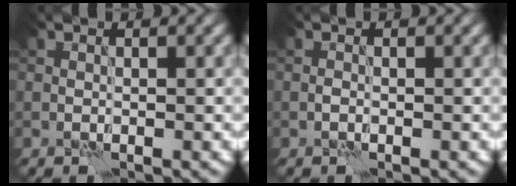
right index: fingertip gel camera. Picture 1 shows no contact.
{"total": 0.7, "force": [-0.4, 0.3, 0.4], "torque": [-0.010, 0.003, -0.010]}